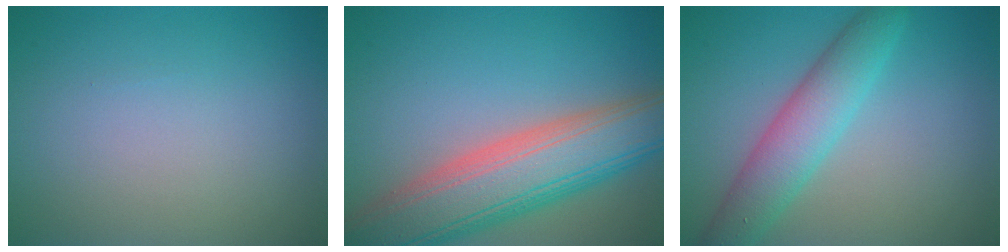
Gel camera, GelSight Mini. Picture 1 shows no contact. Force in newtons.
{"total": 10.2, "press": 10.2, "slide": 0.7}
{"total": 5.1, "press": 5.1, "slide": 0.2}